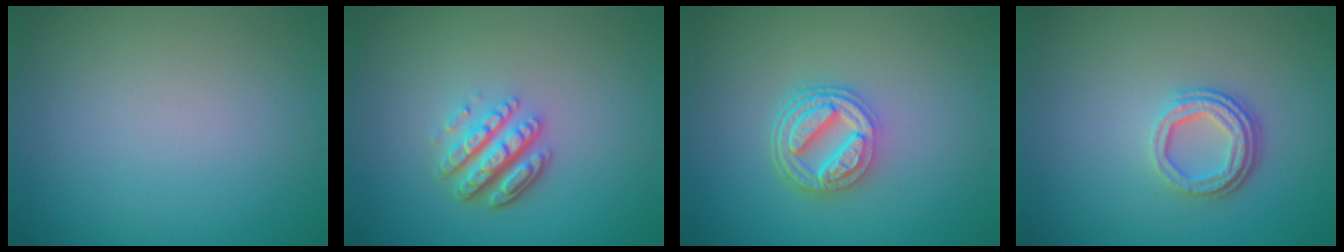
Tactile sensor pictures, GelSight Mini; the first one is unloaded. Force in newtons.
{"total": 4.9, "press": 3.5, "slide": 3.4}
{"total": 4.8, "press": 3.6, "slide": 3.2}
{"total": 3.3, "press": 2.4, "slide": 2.3}